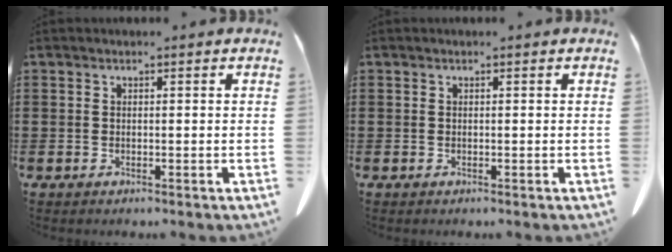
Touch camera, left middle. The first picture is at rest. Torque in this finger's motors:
{"motor_torque": [0.00, 0.00, 0.00, 0.00]}